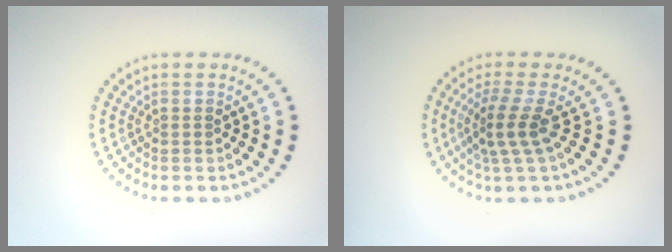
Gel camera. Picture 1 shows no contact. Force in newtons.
{"total": 2.9, "press": 2.0, "slide": 2.2}